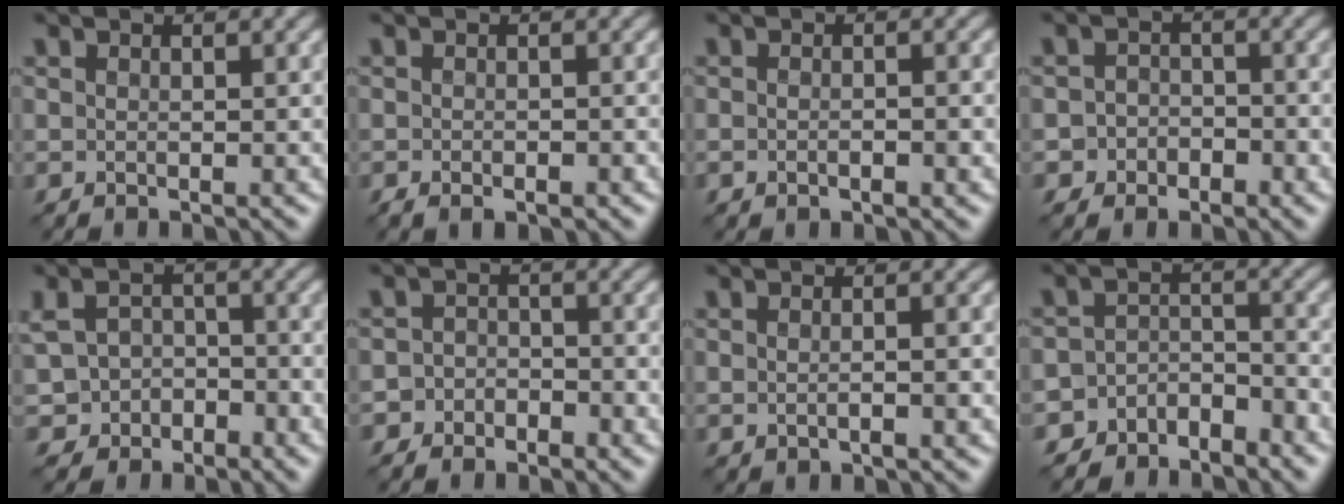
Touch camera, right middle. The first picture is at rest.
{"total": 2.0, "force": [-1.0, 1.0, 1.4], "torque": [-0.002, -0.001, -0.012]}
{"total": 2.0, "force": [-0.6, 0.9, 1.7], "torque": [-0.002, 0.003, -0.014]}
{"total": 2.5, "force": [-1.4, 2.0, 0.4], "torque": [0.025, 0.011, -0.035]}
{"total": 3.5, "force": [-1.8, 2.8, 0.9], "torque": [-0.011, 0.010, -0.033]}
{"total": 2.3, "force": [-1.5, 1.7, 0.5], "torque": [0.021, 0.012, -0.035]}
{"total": 2.1, "force": [-0.4, 0.8, 1.9], "torque": [-0.018, -0.003, -0.008]}
{"total": 4.2, "force": [-3.9, 1.6, 0.4], "torque": [-0.001, 0.004, -0.067]}